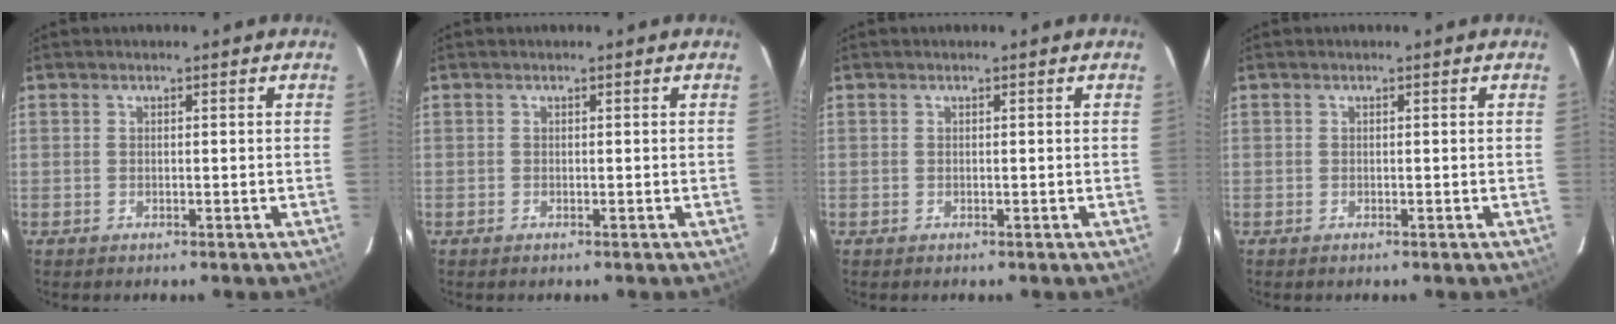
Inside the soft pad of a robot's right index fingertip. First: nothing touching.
{"total": 0.0}
{"total": 0.0}
{"total": 0.0}